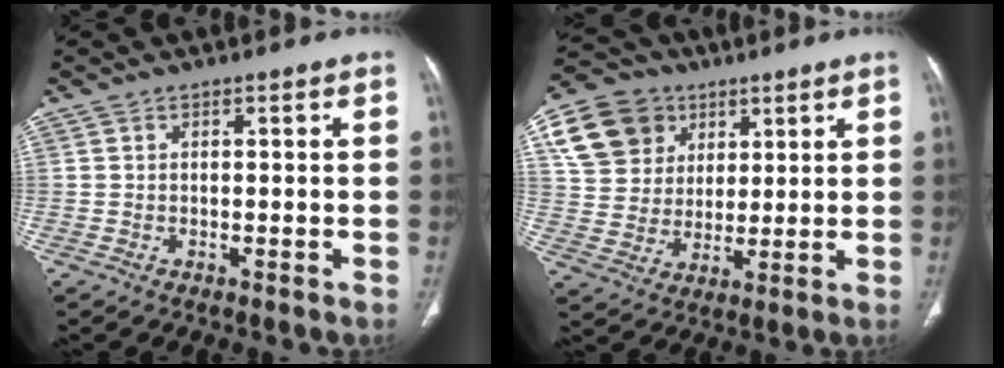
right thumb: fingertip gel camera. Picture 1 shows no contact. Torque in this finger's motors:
{"motor_torque": [1.42, 1.59, 0.34, -0.27, 0.06]}